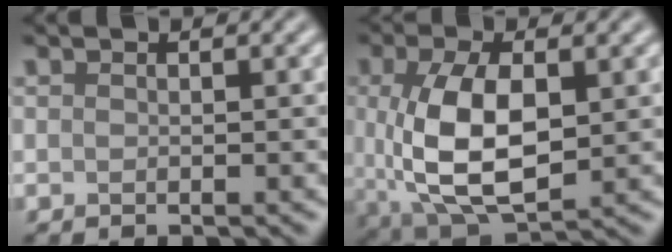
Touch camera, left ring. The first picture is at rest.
{"total": 8.8, "force": [0.2, 4.5, 7.6], "torque": [-0.159, -0.008, 0.008]}